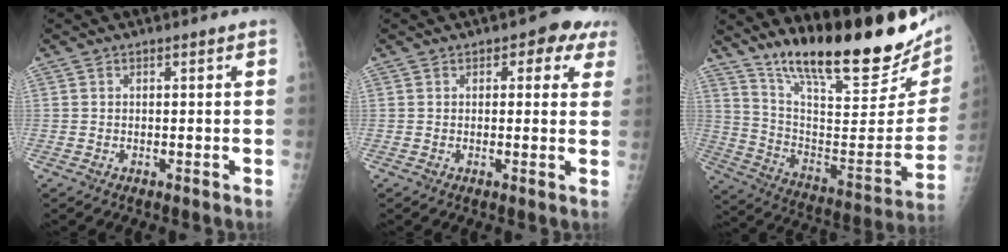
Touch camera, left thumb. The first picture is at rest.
{"total": 5.3, "force": [2.6, 3.1, 3.4], "torque": [0.002, -0.004, 0.020]}
{"total": 30.2, "force": [21.3, 7.9, 20.0], "torque": [-0.276, -0.093, 0.328]}